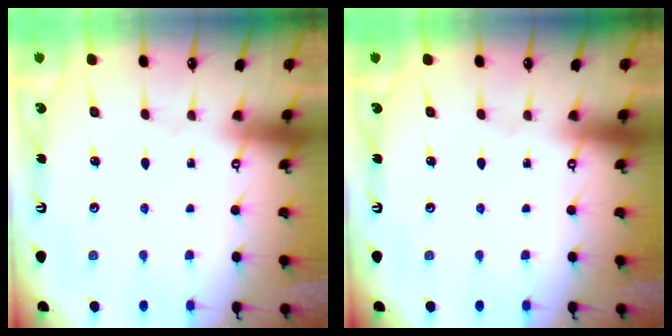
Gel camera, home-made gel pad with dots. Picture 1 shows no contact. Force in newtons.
{"total": 0.0}